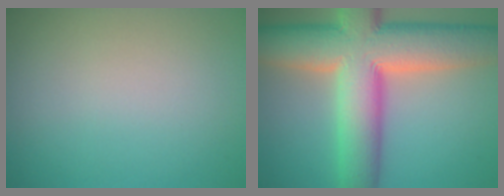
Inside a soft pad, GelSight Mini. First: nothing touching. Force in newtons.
{"total": 14.2, "press": 14.2, "slide": 0.9}